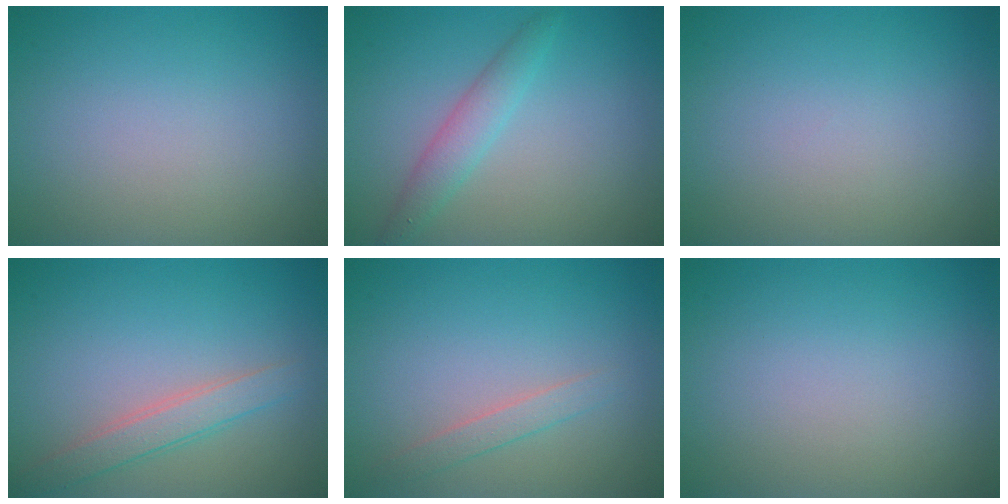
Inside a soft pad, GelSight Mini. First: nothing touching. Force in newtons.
{"total": 2.4, "press": 2.4, "slide": 0.1}
{"total": 0.0}
{"total": 2.4, "press": 2.4, "slide": 0.1}
{"total": 1.3, "press": 1.3, "slide": 0.1}
{"total": 0.0}